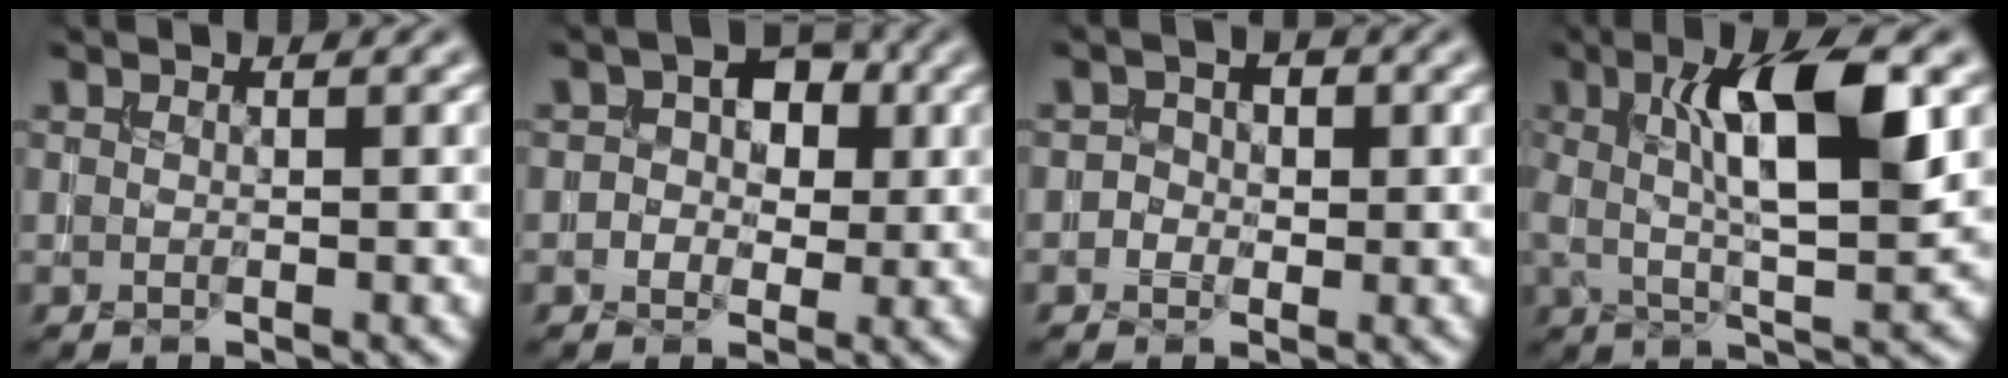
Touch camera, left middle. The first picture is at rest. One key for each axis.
{"total": 3.9, "fx": 0.4, "fy": 3.1, "fz": 2.4, "tx": -0.019, "ty": 0.004, "tz": -0.003}
{"total": 1.9, "fx": -0.2, "fy": 1.7, "fz": 0.6, "tx": 0.005, "ty": 0.002, "tz": -0.009}
{"total": 9.2, "fx": 2.0, "fy": 2.6, "fz": 8.6, "tx": -0.137, "ty": 0.000, "tz": 0.034}